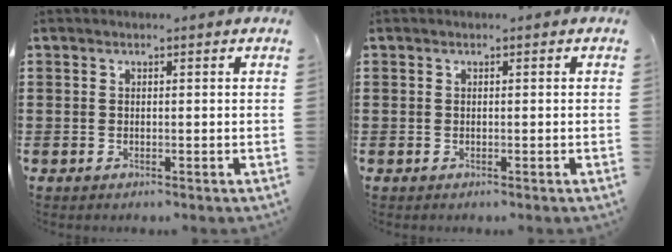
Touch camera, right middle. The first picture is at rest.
{"total": 0.0}